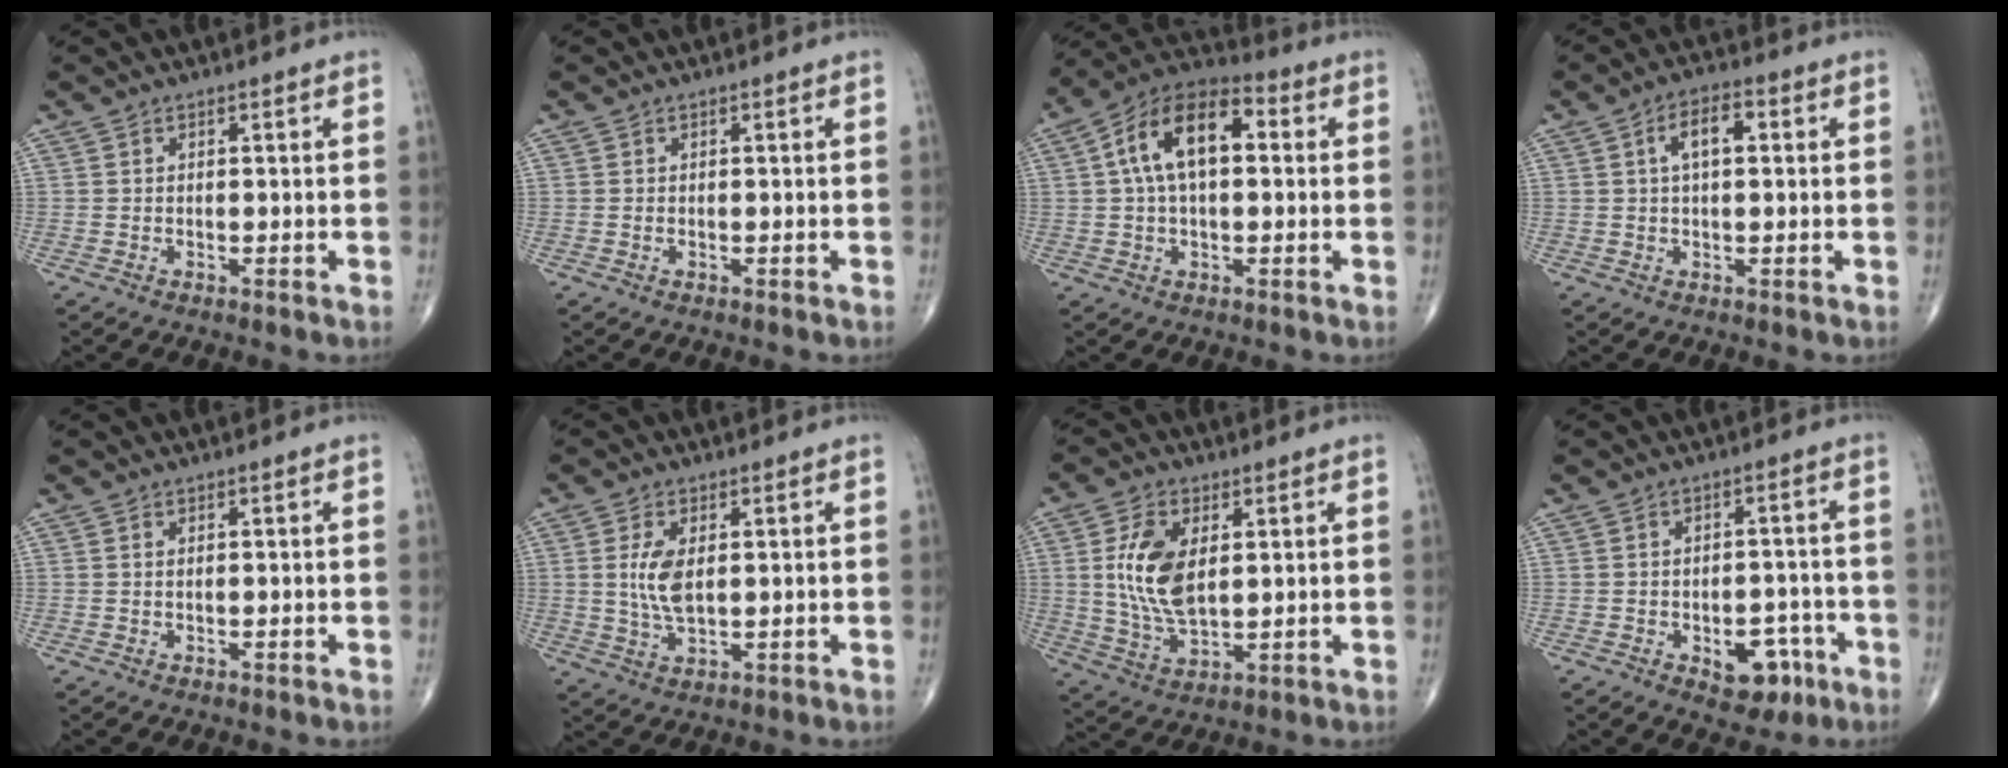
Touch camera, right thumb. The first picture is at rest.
{"total": 0.0}
{"total": 14.1, "force": [2.4, 7.7, 11.6], "torque": [-0.198, 0.034, 0.031]}
{"total": 5.8, "force": [1.2, 2.8, 4.9], "torque": [-0.082, 0.014, 0.016]}
{"total": 0.0}
{"total": 6.4, "force": [0.9, 3.1, 5.5], "torque": [-0.113, -0.008, 0.021]}
{"total": 11.6, "force": [2.2, 6.2, 9.6], "torque": [-0.184, -0.014, 0.048]}
{"total": 7.9, "force": [-3.5, 4.8, 5.2], "torque": [-0.037, 0.026, -0.038]}